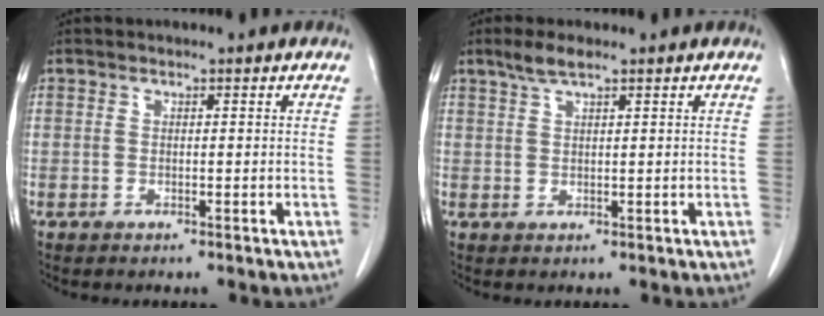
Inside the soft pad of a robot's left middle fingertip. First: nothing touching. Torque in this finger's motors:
{"motor_torque": [0.59, -0.58, -0.01, 0.00]}